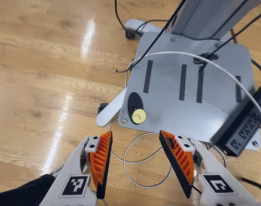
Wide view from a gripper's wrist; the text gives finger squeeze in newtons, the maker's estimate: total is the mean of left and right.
{"total": 0.0}